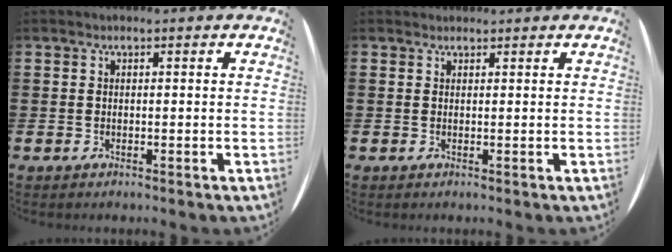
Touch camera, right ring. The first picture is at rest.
{"total": 0.7, "force": [0.6, 0.0, -0.2], "torque": [0.003, 0.004, 0.013]}